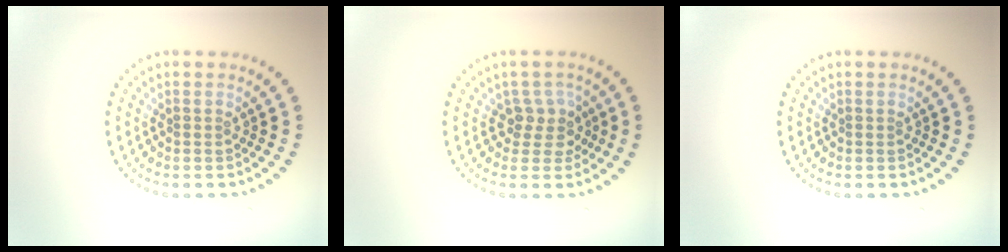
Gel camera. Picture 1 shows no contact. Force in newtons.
{"total": 2.4, "press": 1.9, "slide": 1.5}
{"total": 0.0}